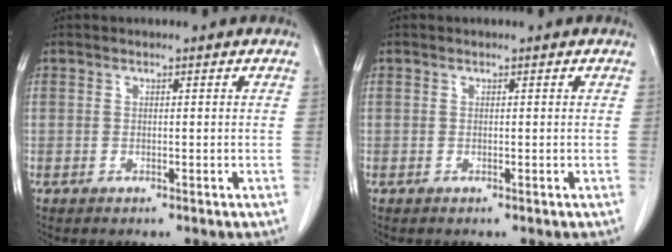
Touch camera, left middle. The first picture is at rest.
{"total": 0.0}